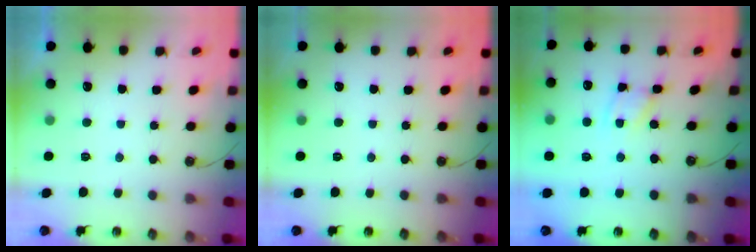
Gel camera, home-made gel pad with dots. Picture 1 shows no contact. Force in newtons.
{"total": 0.0}
{"total": 2.0, "press": 2.0, "slide": 0.1}